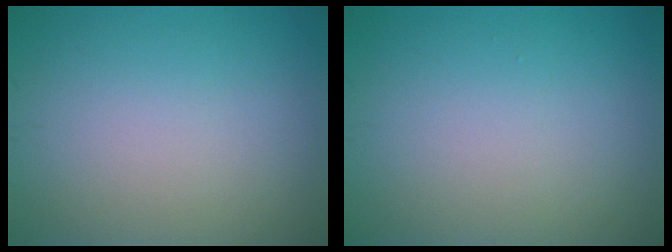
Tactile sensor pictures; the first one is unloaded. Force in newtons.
{"total": 0.0}